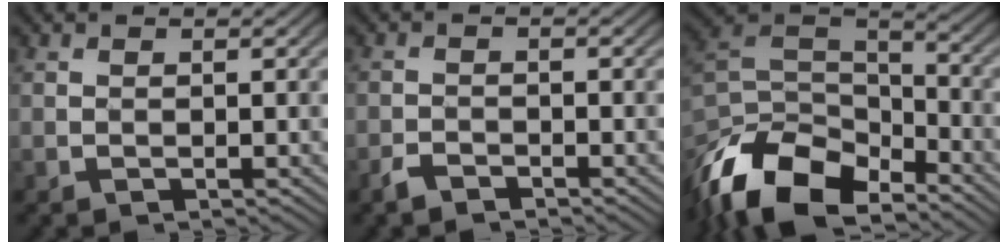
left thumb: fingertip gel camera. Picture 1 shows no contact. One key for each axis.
{"total": 1.9, "fx": -1.6, "fy": 0.6, "fz": 0.8, "tx": -0.016, "ty": 0.000, "tz": -0.036}
{"total": 15.8, "fx": -10.6, "fy": 7.4, "fz": 9.0, "tx": -0.234, "ty": -0.017, "tz": -0.189}